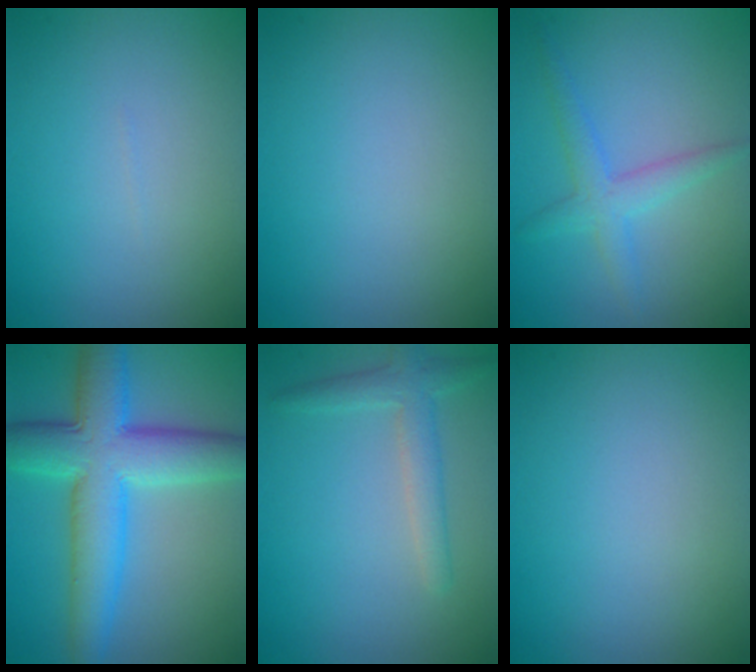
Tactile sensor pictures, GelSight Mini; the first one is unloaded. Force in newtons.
{"total": 0.0}
{"total": 2.7, "press": 2.7, "slide": 0.0}
{"total": 8.9, "press": 8.9, "slide": 0.1}
{"total": 2.6, "press": 2.6, "slide": 0.1}
{"total": 0.0}